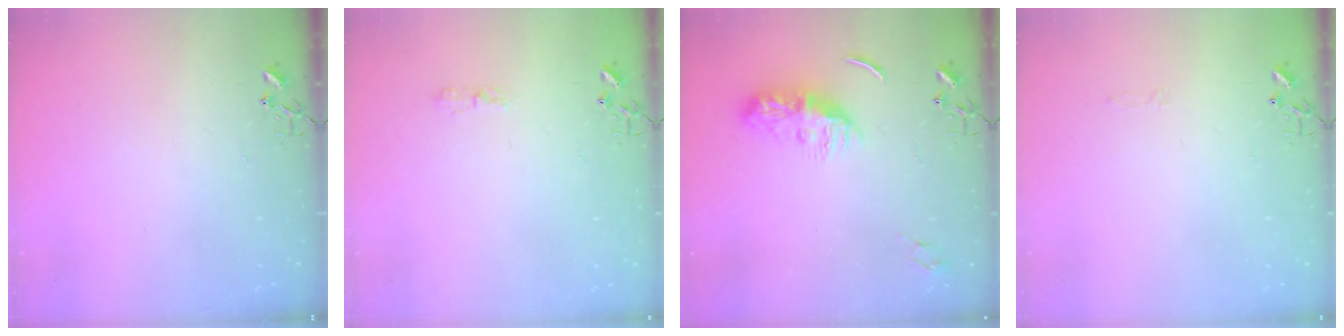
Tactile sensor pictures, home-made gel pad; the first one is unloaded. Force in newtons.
{"total": 3.1, "press": 3.1, "slide": 0.6}
{"total": 9.4, "press": 9.4, "slide": 0.4}
{"total": 2.8, "press": 2.8, "slide": 0.4}